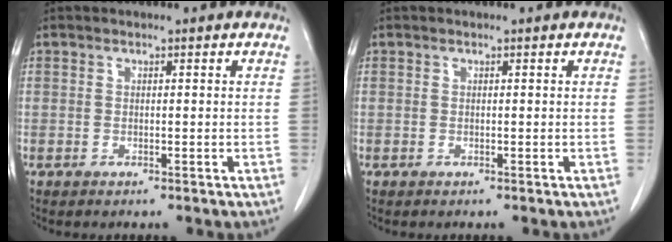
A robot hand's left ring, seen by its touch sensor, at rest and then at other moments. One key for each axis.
{"total": 0.0}